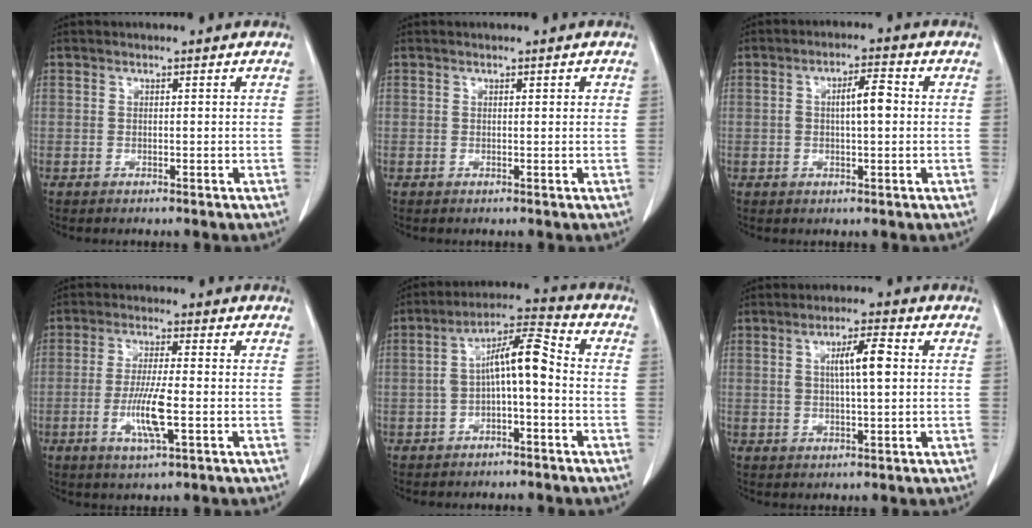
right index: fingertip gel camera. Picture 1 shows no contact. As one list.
[{"total": 0.6, "force": [0.3, 0.2, 0.5], "torque": [-0.007, 0.001, 0.003]}, {"total": 4.9, "force": [0.3, 1.2, 4.8], "torque": [-0.082, 0.012, 0.005]}, {"total": 7.3, "force": [-1.9, 0.5, 7.0], "torque": [-0.138, -0.011, -0.035]}, {"total": 8.7, "force": [-0.8, 2.2, 8.4], "torque": [-0.153, 0.035, -0.014]}, {"total": 6.0, "force": [1.2, 1.0, 5.8], "torque": [-0.101, 0.006, 0.021]}]